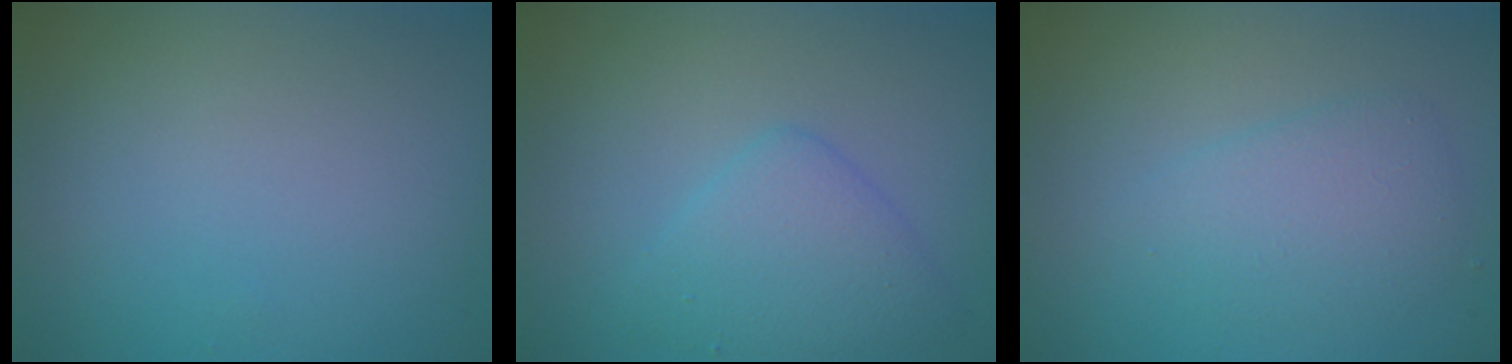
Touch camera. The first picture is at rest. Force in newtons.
{"total": 3.1, "press": 3.1, "slide": 0.0}
{"total": 2.6, "press": 2.6, "slide": 0.1}